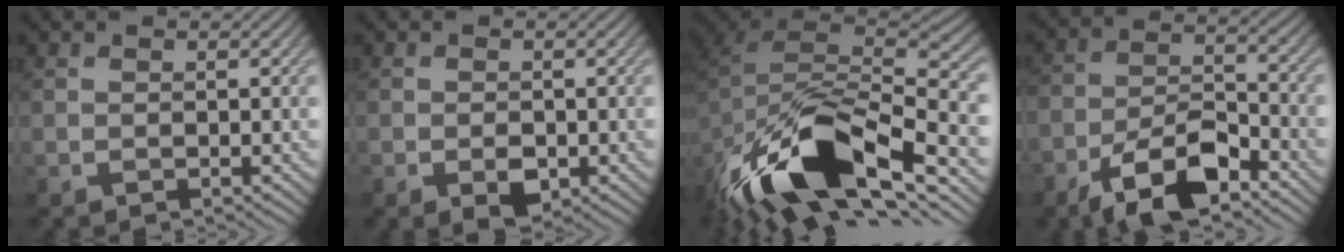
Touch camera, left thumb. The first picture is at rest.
{"total": 2.4, "force": [-0.8, 1.6, 1.7], "torque": [-0.028, -0.008, -0.012]}
{"total": 16.1, "force": [-9.4, 7.1, 10.9], "torque": [-0.234, -0.023, -0.166]}
{"total": 9.9, "force": [-6.6, 3.9, 6.3], "torque": [-0.109, 0.002, -0.134]}